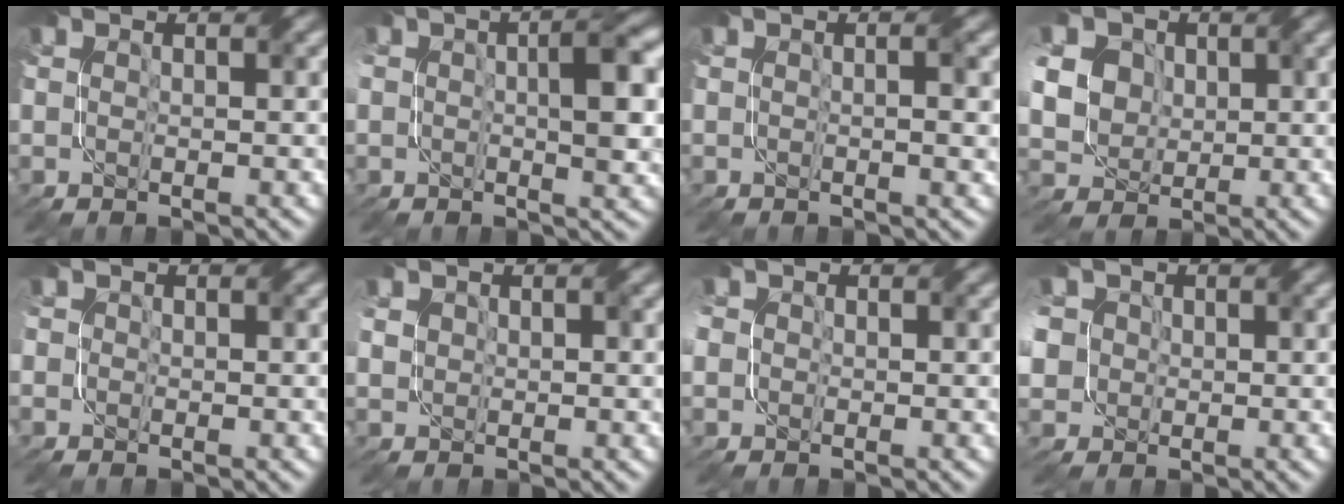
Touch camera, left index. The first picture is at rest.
{"total": 5.7, "force": [0.3, 2.3, 5.2], "torque": [-0.084, 0.009, 0.000]}
{"total": 1.8, "force": [0.2, 0.5, 1.7], "torque": [-0.018, 0.004, 0.000]}
{"total": 15.9, "force": [5.5, 13.0, 7.2], "torque": [-0.182, 0.042, 0.071]}
{"total": 1.0, "force": [-0.2, 1.0, 0.0], "torque": [-0.004, -0.002, -0.001]}
{"total": 1.6, "force": [0.8, 1.3, 0.3], "torque": [-0.009, 0.007, 0.013]}
{"total": 2.8, "force": [0.2, 2.6, 1.0], "torque": [-0.024, 0.015, -0.008]}
{"total": 7.7, "force": [1.2, 6.9, 3.3], "torque": [-0.085, 0.038, -0.021]}